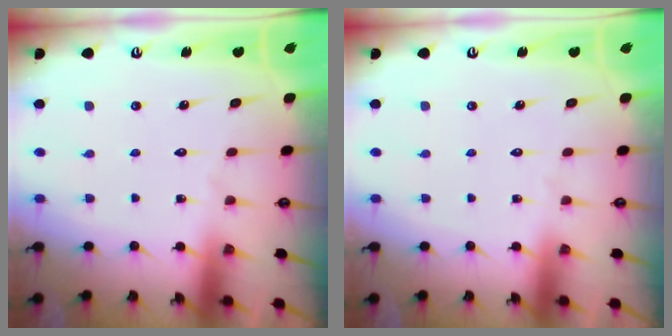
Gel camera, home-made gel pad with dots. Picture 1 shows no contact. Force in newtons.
{"total": 0.0}